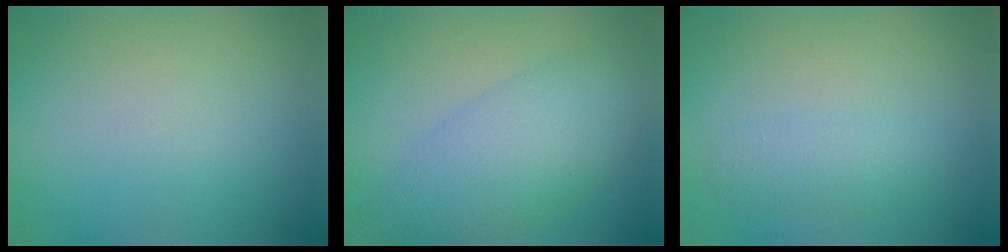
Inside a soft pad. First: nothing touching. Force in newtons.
{"total": 6.0, "press": 6.0, "slide": 0.2}
{"total": 1.7, "press": 1.7, "slide": 0.0}